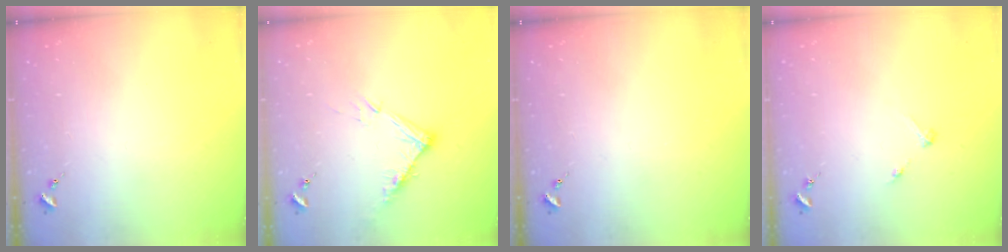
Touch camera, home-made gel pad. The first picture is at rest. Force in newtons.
{"total": 10.5, "press": 10.5, "slide": 0.8}
{"total": 0.0}
{"total": 2.7, "press": 2.7, "slide": 0.3}